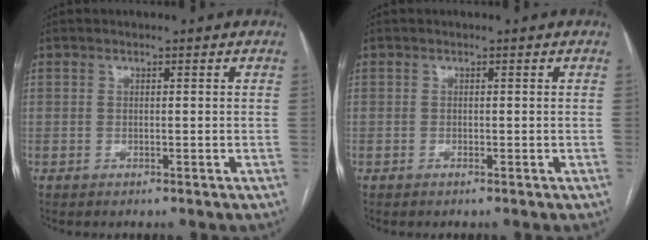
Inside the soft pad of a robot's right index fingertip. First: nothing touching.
{"total": 0.0}